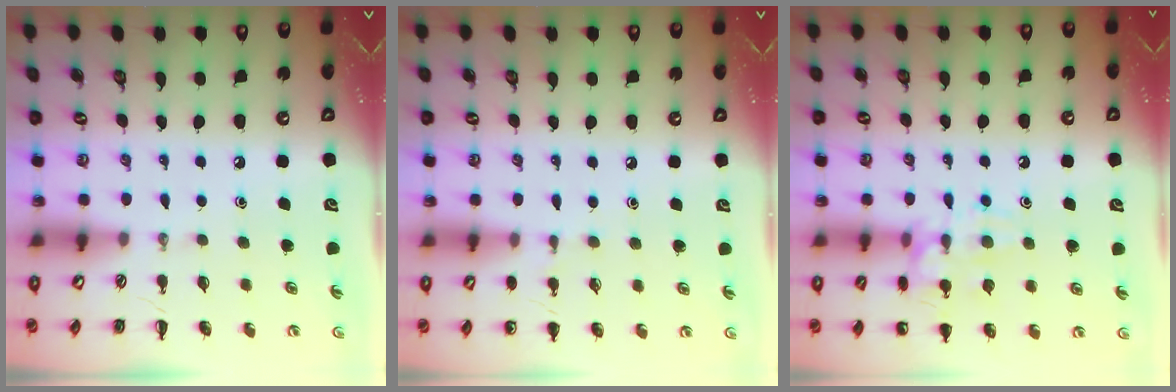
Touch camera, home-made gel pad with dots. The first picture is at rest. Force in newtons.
{"total": 4.8, "press": 4.6, "slide": 1.4}
{"total": 13.4, "press": 13.4, "slide": 0.9}